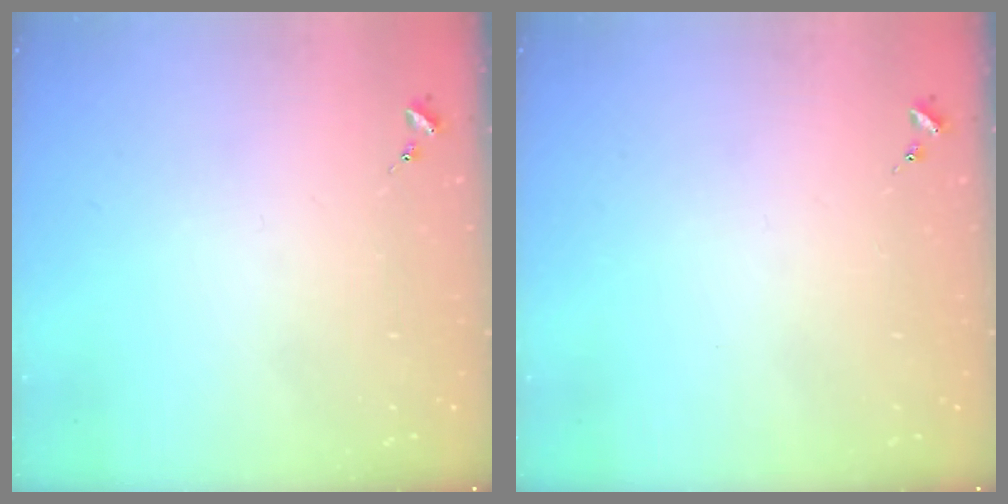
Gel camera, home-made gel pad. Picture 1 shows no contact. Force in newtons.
{"total": 0.0}